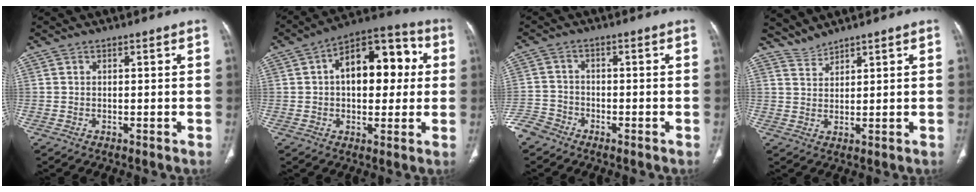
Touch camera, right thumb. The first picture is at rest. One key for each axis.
{"total": 16.7, "fx": 2.6, "fy": 9.6, "fz": 13.4, "tx": -0.155, "ty": 0.033, "tz": 0.033}
{"total": 5.1, "fx": -3.8, "fy": 3.3, "fz": 0.9, "tx": -0.012, "ty": 0.017, "tz": -0.083}
{"total": 2.6, "fx": 2.6, "fy": -0.2, "fz": -0.4, "tx": 0.006, "ty": -0.010, "tz": 0.061}